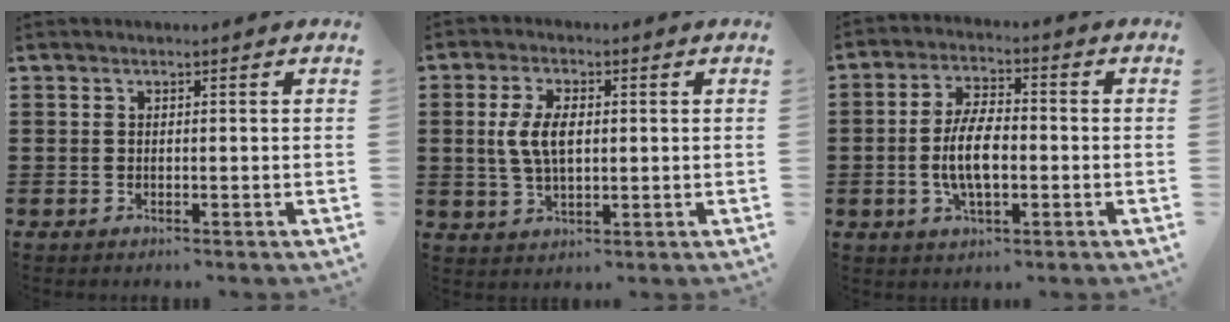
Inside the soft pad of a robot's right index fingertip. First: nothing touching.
{"total": 6.0, "force": [0.6, 3.0, 5.2], "torque": [-0.119, 0.006, 0.003]}
{"total": 7.7, "force": [-1.1, 3.2, 6.9], "torque": [-0.146, -0.002, -0.025]}